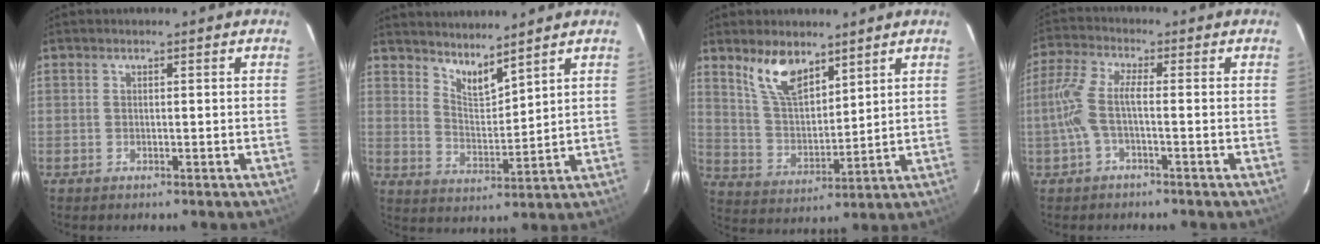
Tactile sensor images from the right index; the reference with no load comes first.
{"total": 6.1, "force": [5.4, 1.0, 2.5], "torque": [-0.041, -0.010, 0.101]}
{"total": 9.8, "force": [6.8, 4.2, 5.7], "torque": [-0.106, 0.007, 0.139]}
{"total": 6.1, "force": [-1.6, 1.1, 5.7], "torque": [-0.136, 0.006, -0.030]}